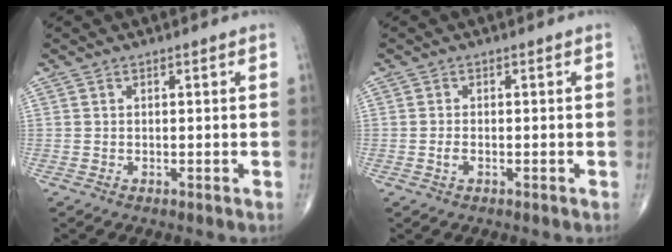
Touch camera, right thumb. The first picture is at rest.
{"total": 1.3, "force": [-0.4, 0.7, 1.1], "torque": [-0.024, 0.001, -0.009]}